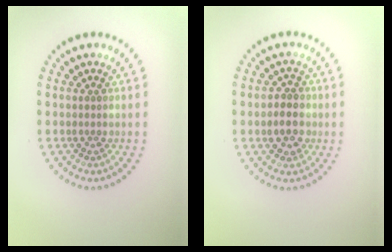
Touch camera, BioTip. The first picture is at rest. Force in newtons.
{"total": 2.8, "press": 2.8, "slide": 0.6}